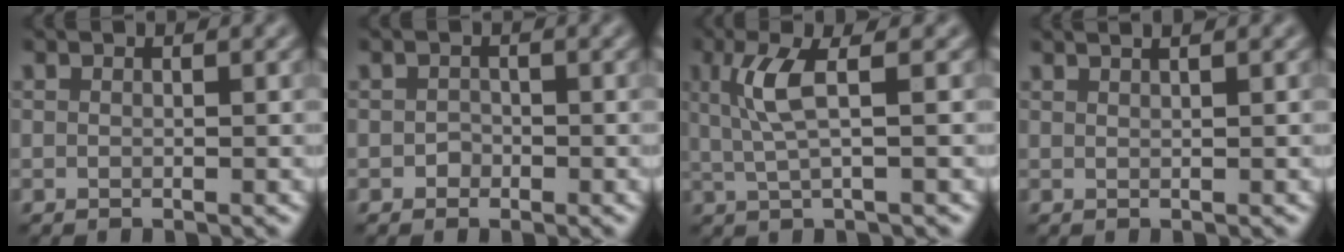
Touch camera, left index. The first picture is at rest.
{"total": 0.9, "force": [-0.4, 0.8, 0.1], "torque": [0.003, -0.001, -0.009]}
{"total": 3.6, "force": [0.8, 0.7, 3.4], "torque": [-0.077, 0.000, 0.018]}
{"total": 1.5, "force": [1.0, 0.6, 1.0], "torque": [0.001, -0.003, 0.000]}